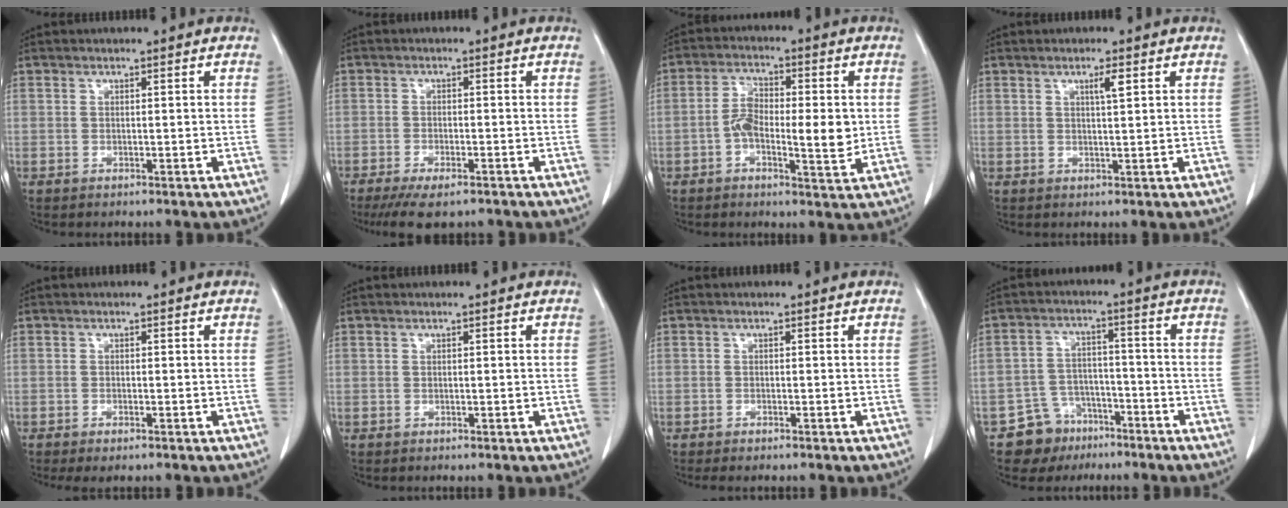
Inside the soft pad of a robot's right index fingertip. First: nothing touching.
{"total": 7.0, "force": [-5.3, 1.7, 4.2], "torque": [-0.065, -0.013, -0.083]}
{"total": 9.0, "force": [-0.7, 3.2, 8.3], "torque": [-0.146, 0.007, -0.015]}
{"total": 2.1, "force": [0.9, 0.0, 1.8], "torque": [-0.036, -0.002, 0.015]}
{"total": 2.1, "force": [-1.5, 0.5, 1.4], "torque": [-0.020, -0.004, -0.019]}
{"total": 0.0}
{"total": 1.5, "force": [-1.3, 0.1, 0.8], "torque": [-0.012, -0.003, -0.016]}
{"total": 6.9, "force": [-4.7, 5.0, 0.5], "torque": [-0.004, 0.015, -0.074]}